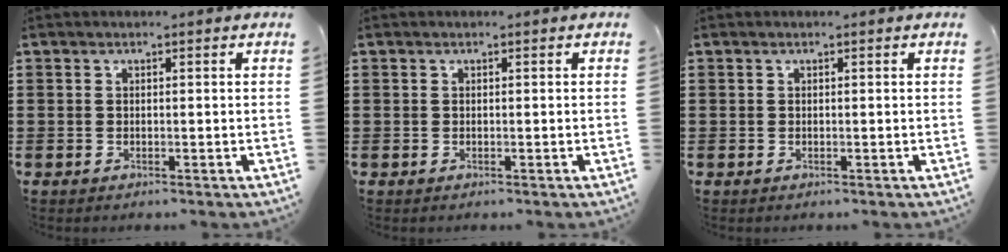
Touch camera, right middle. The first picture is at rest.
{"total": 0.0}
{"total": 0.0}